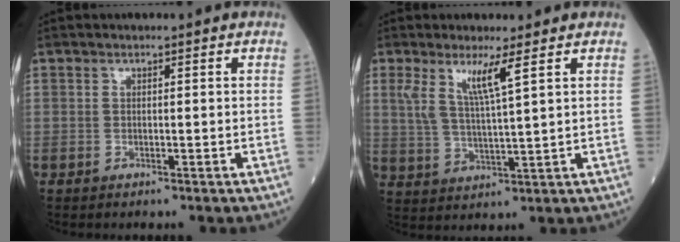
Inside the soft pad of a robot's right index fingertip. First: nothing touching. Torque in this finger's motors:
{"motor_torque": [0.16, 0.14, 0.17, 0.08]}